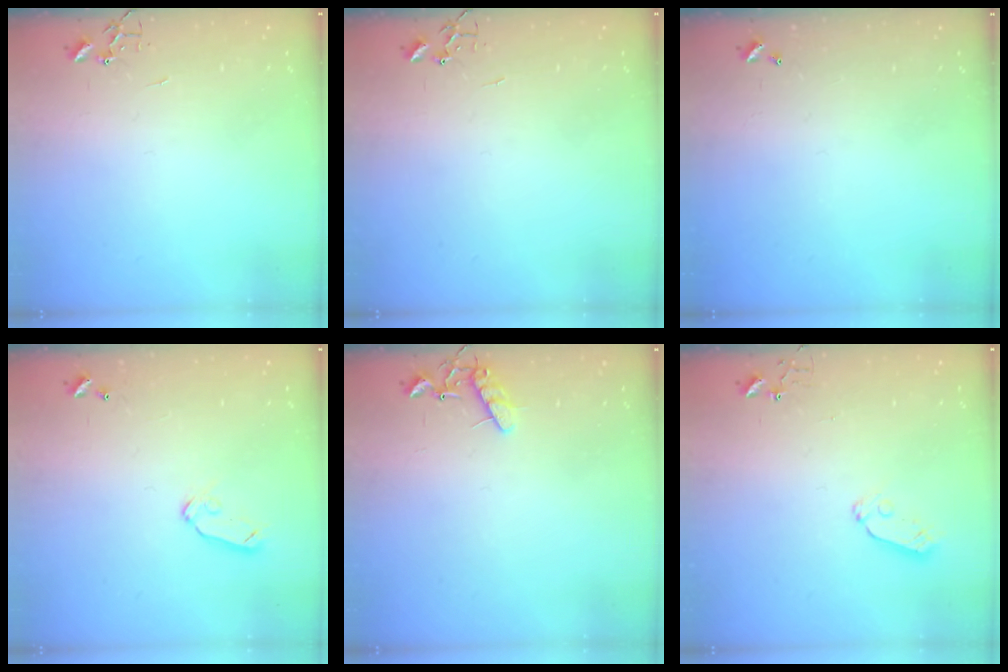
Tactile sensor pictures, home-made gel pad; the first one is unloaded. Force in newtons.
{"total": 0.0}
{"total": 0.0}
{"total": 7.4, "press": 7.4, "slide": 0.8}
{"total": 8.2, "press": 8.1, "slide": 0.3}
{"total": 5.5, "press": 5.5, "slide": 0.6}